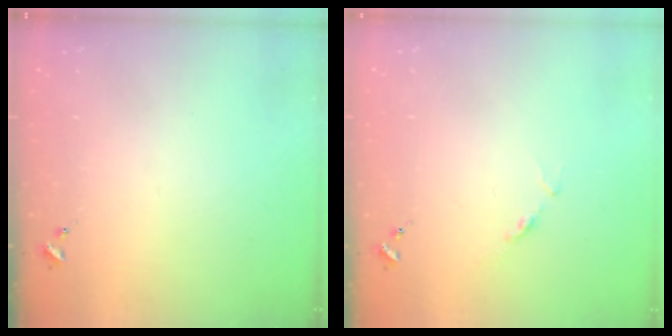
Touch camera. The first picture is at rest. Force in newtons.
{"total": 4.7, "press": 4.7, "slide": 0.5}